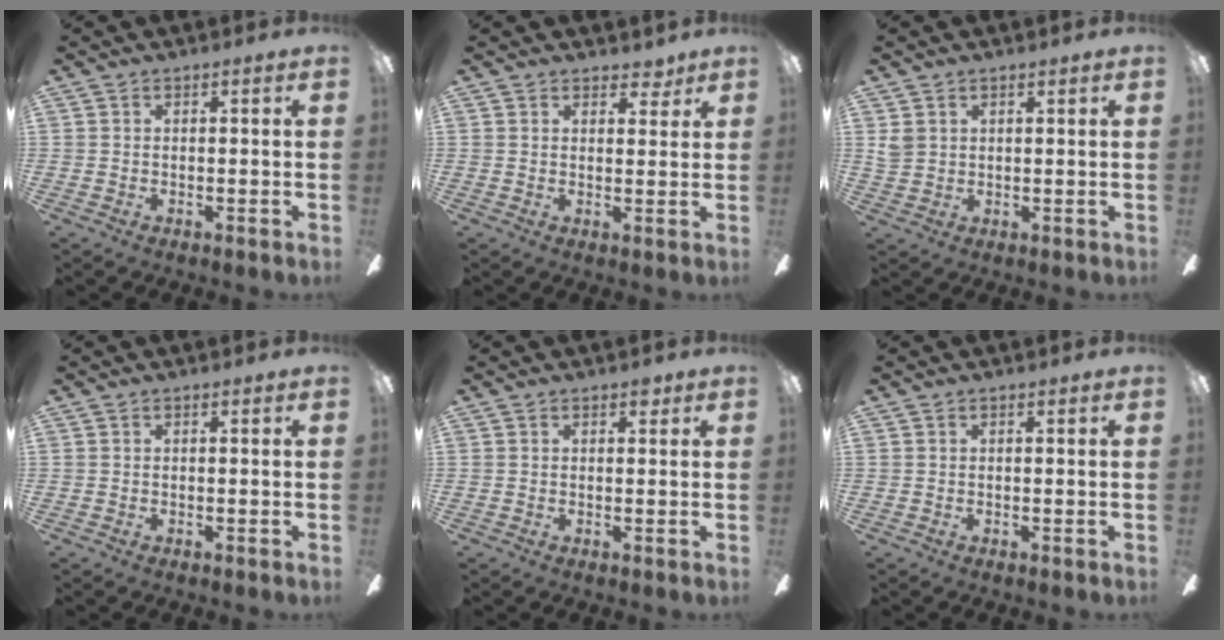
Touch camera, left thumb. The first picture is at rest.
{"total": 3.4, "force": [2.8, 1.7, 0.9], "torque": [0.003, -0.012, 0.048]}
{"total": 3.0, "force": [1.5, 2.4, 1.1], "torque": [-0.016, 0.001, 0.028]}
{"total": 0.0}
{"total": 1.6, "force": [1.1, 1.0, 0.7], "torque": [0.002, -0.003, 0.015]}
{"total": 0.0}